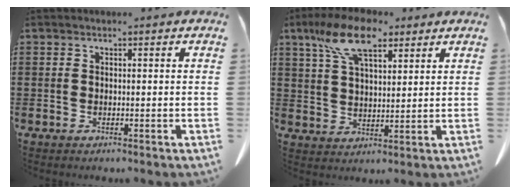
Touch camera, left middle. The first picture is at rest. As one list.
[{"total": 10.3, "force": [6.5, 4.4, 6.7], "torque": [-0.149, 0.004, 0.121]}]